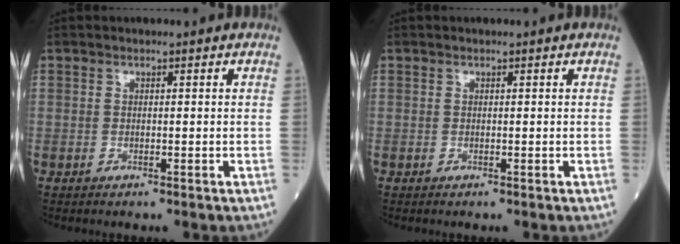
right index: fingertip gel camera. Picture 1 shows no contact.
{"total": 0.0}